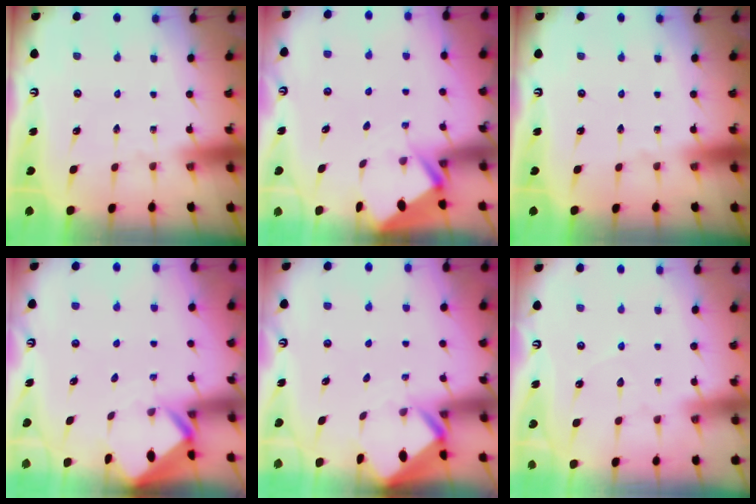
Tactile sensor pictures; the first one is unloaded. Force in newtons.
{"total": 2.9, "press": 2.8, "slide": 0.3}
{"total": 0.0}
{"total": 2.6, "press": 2.6, "slide": 0.2}
{"total": 2.6, "press": 2.6, "slide": 0.2}
{"total": 5.3, "press": 5.3, "slide": 0.6}